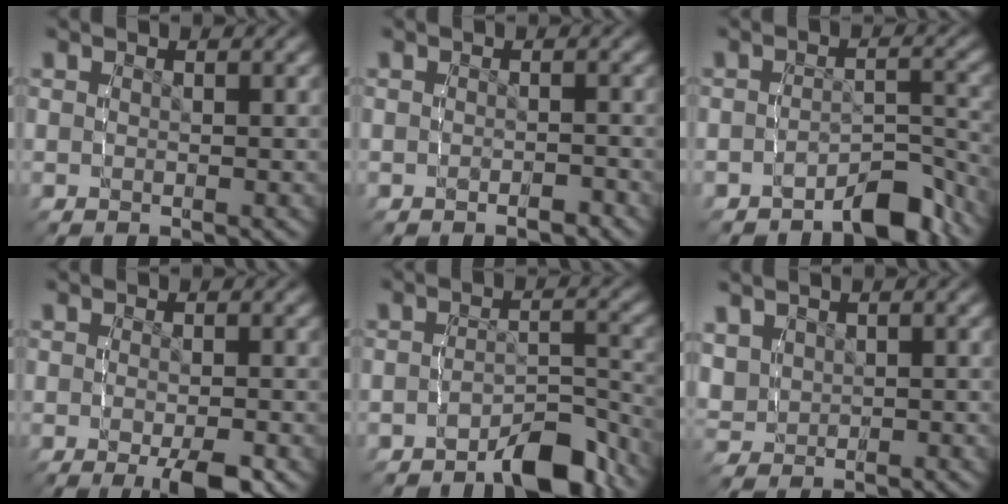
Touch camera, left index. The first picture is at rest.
{"total": 0.9, "force": [-0.8, 0.5, 0.0], "torque": [-0.007, 0.006, -0.016]}
{"total": 4.1, "force": [-3.2, 1.7, 1.9], "torque": [-0.029, 0.004, -0.059]}
{"total": 2.9, "force": [-1.5, 0.5, 2.5], "torque": [-0.040, -0.008, -0.022]}
{"total": 4.4, "force": [-3.4, 1.6, 2.3], "torque": [-0.034, 0.002, -0.063]}
{"total": 3.2, "force": [1.7, 2.4, 1.4], "torque": [-0.042, 0.001, 0.030]}